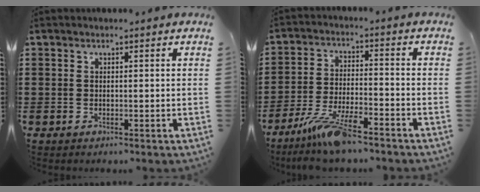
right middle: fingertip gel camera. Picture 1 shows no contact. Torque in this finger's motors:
{"motor_torque": [1.09, -1.05, 0.23, 0.16]}